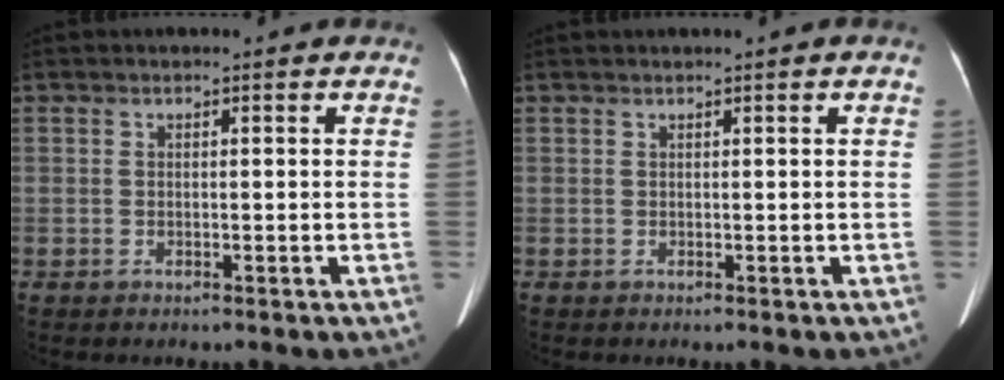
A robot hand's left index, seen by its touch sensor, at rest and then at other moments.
{"total": 0.5, "force": [0.3, -0.1, 0.4], "torque": [-0.011, 0.005, 0.012]}